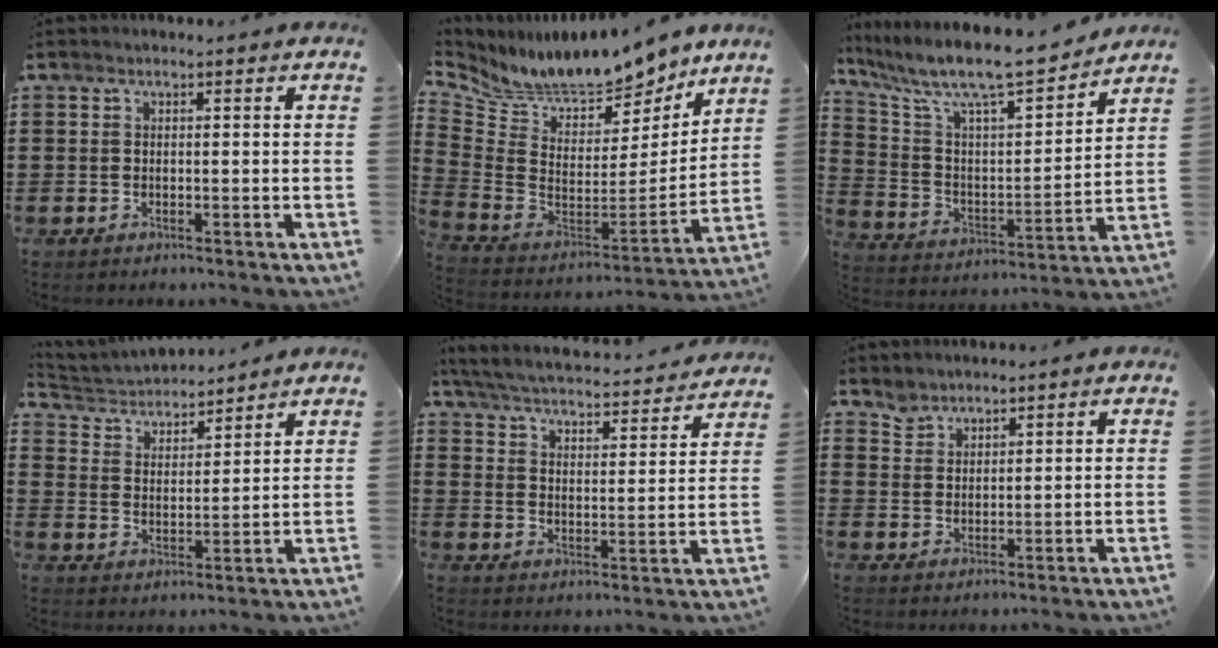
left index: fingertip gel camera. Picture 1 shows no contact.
{"total": 8.5, "force": [8.0, 2.0, 2.1], "torque": [-0.076, -0.068, 0.137]}
{"total": 10.1, "force": [8.8, 1.3, 4.8], "torque": [-0.125, -0.065, 0.143]}
{"total": 3.9, "force": [3.9, 0.7, -0.1], "torque": [-0.021, -0.021, 0.066]}
{"total": 3.9, "force": [3.8, -0.2, 0.9], "torque": [-0.039, -0.032, 0.058]}
{"total": 2.7, "force": [2.6, 0.9, -0.3], "torque": [-0.002, -0.004, 0.052]}